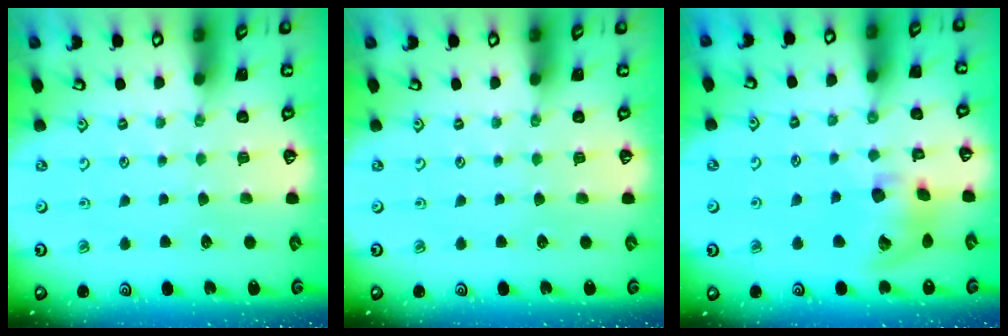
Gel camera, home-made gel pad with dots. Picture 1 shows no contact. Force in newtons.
{"total": 0.0}
{"total": 12.1, "press": 11.9, "slide": 1.8}